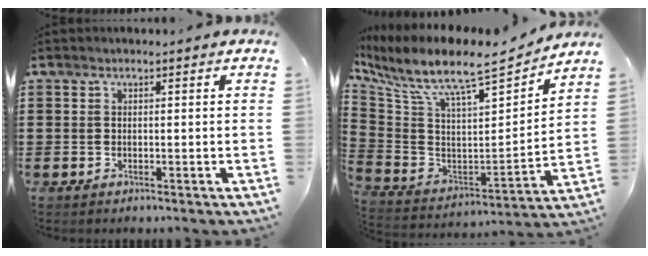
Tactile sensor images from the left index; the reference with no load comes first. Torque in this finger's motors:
{"motor_torque": [2.14, 0.00, 0.38, 0.21]}